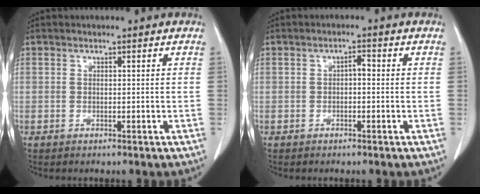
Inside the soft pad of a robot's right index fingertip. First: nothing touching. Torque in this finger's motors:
{"motor_torque": [0.21, -0.12, 0.02, 0.01]}